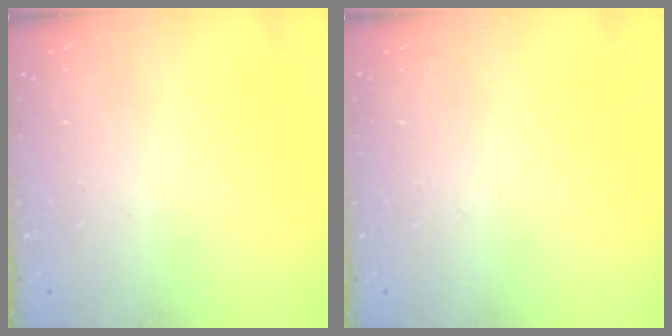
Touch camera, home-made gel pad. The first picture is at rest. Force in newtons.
{"total": 0.0}